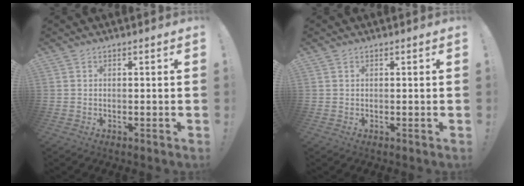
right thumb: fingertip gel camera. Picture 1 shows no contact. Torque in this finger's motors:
{"motor_torque": [0.07, -0.01, 0.02, 0.27, 0.07]}